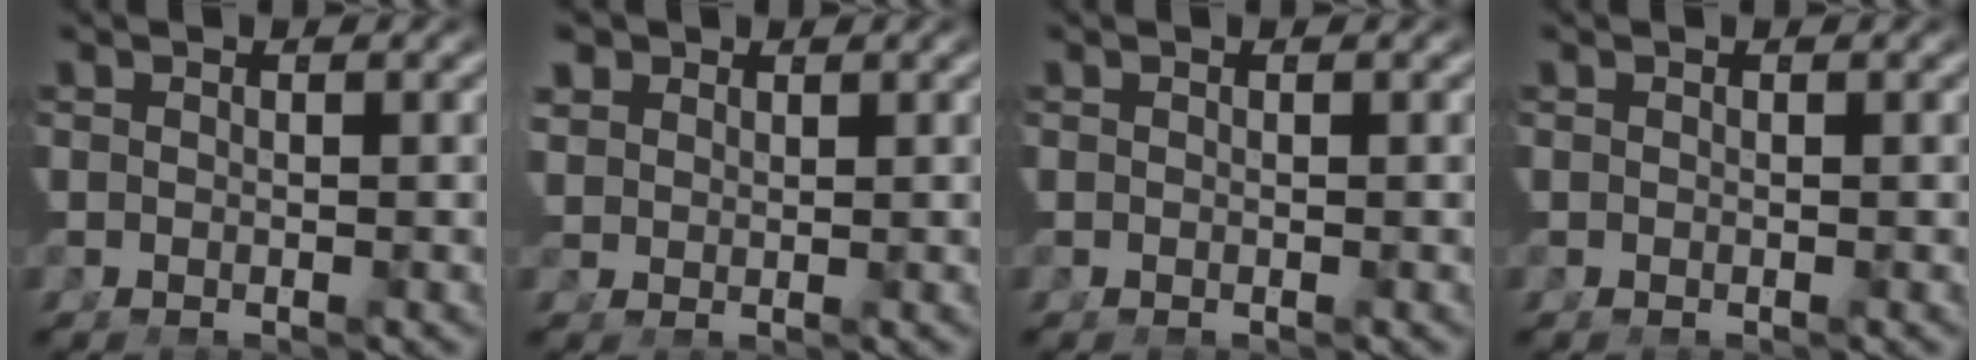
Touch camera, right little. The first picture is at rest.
{"total": 1.6, "force": [1.3, 0.5, 0.7], "torque": [-0.014, -0.003, 0.037]}
{"total": 0.0}
{"total": 0.0}